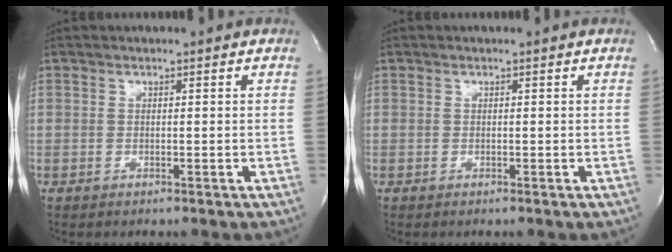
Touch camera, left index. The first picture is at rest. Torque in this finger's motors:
{"motor_torque": [-0.01, 0.01, 0.00, -0.01]}